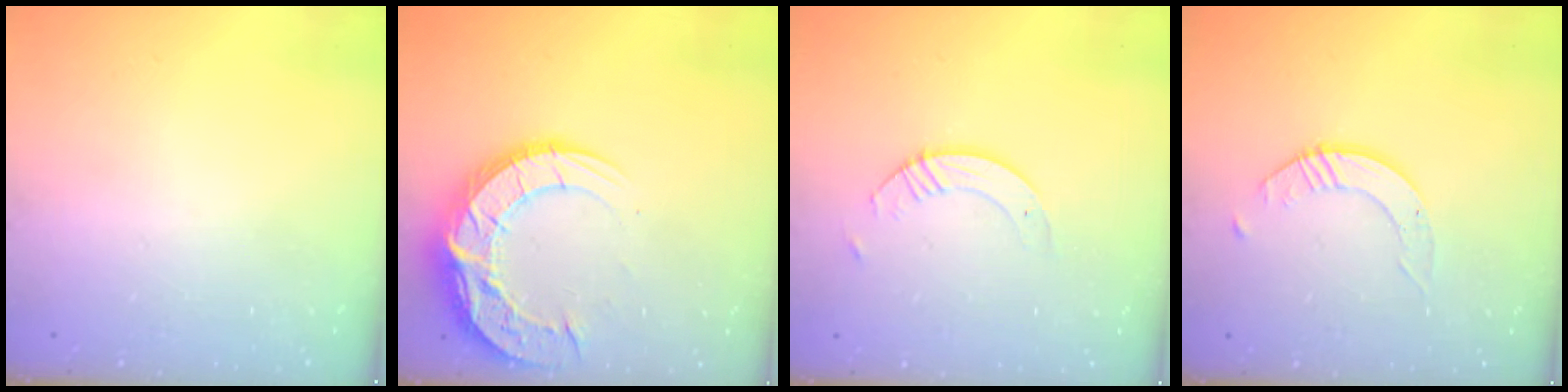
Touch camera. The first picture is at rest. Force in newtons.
{"total": 17.9, "press": 17.8, "slide": 1.3}
{"total": 4.3, "press": 4.2, "slide": 0.3}
{"total": 3.0, "press": 3.0, "slide": 0.2}